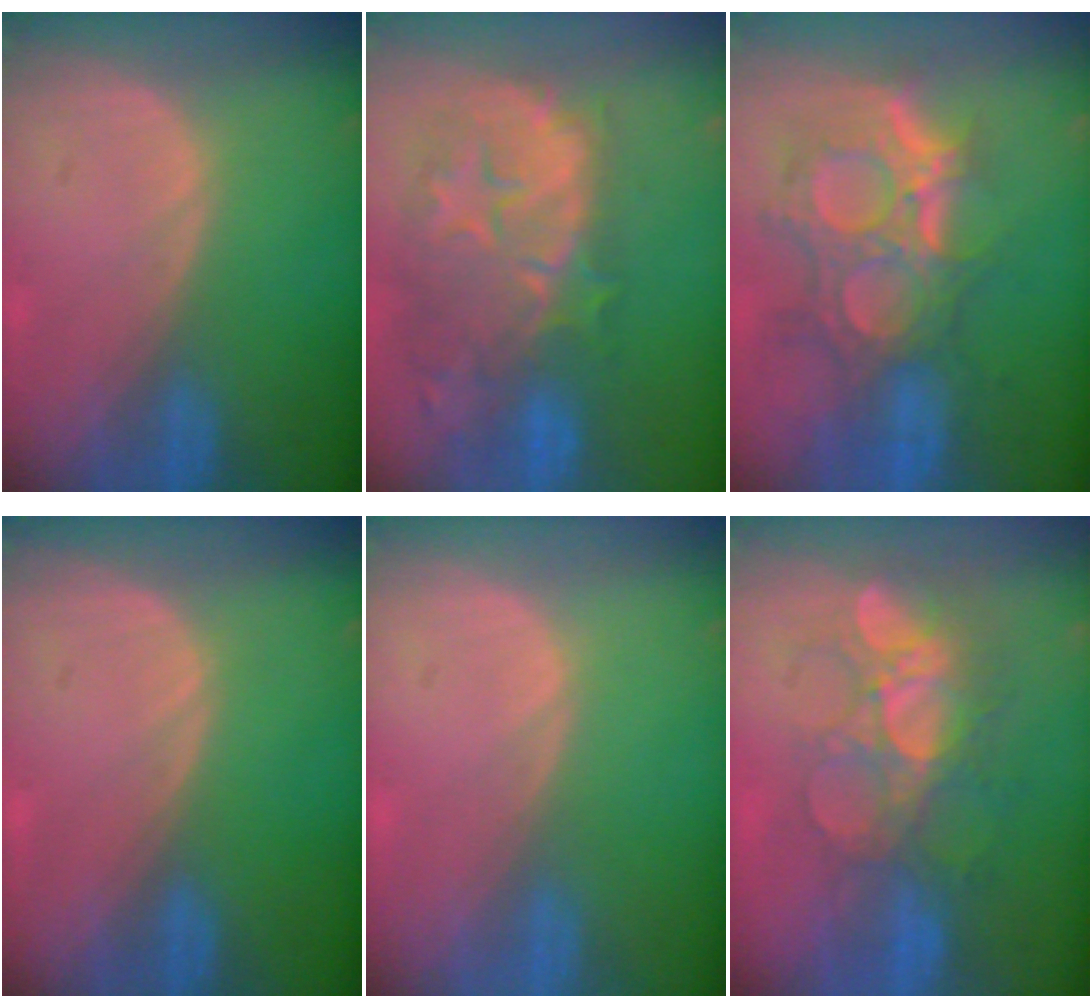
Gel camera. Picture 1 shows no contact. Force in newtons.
{"total": 12.2, "press": 11.0, "slide": 5.2}
{"total": 11.9, "press": 10.6, "slide": 5.2}
{"total": 0.0}
{"total": 0.0}
{"total": 9.1, "press": 8.6, "slide": 3.1}